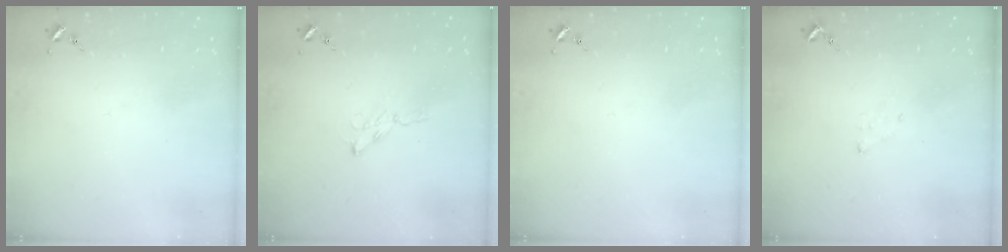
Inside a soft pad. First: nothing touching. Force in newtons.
{"total": 3.9, "press": 3.8, "slide": 0.5}
{"total": 0.0}
{"total": 3.8, "press": 3.8, "slide": 0.5}